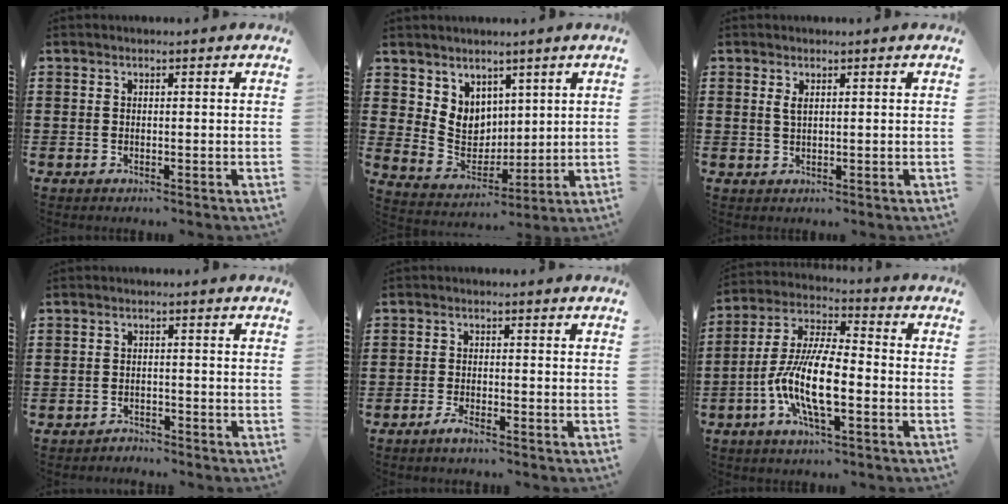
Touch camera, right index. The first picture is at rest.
{"total": 6.5, "force": [3.7, 5.3, 1.2], "torque": [-0.046, -0.014, 0.072]}
{"total": 1.4, "force": [0.6, 0.4, 1.2], "torque": [-0.024, 0.003, 0.010]}
{"total": 1.6, "force": [-1.6, 0.2, -0.1], "torque": [-0.003, 0.003, -0.035]}
{"total": 1.7, "force": [-1.4, 0.0, 0.9], "torque": [-0.023, -0.005, -0.027]}
{"total": 10.9, "force": [-3.5, 3.0, 9.9], "torque": [-0.225, -0.012, -0.073]}